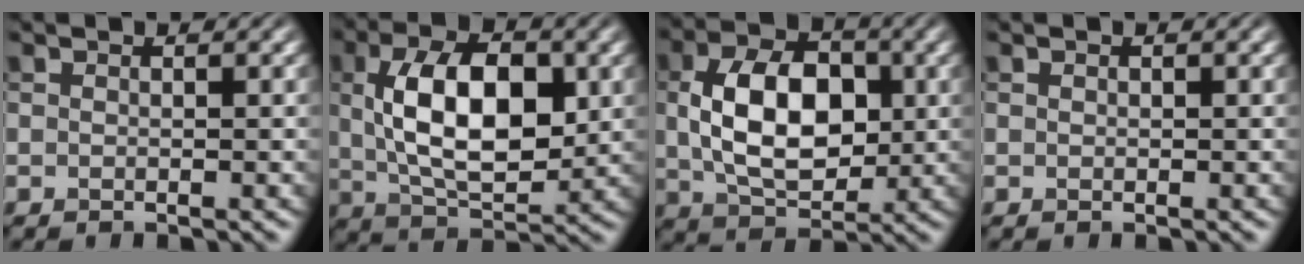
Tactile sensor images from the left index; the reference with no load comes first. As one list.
[{"total": 9.4, "force": [1.1, 4.9, 8.0], "torque": [-0.139, 0.005, 0.018]}, {"total": 8.8, "force": [0.6, 5.6, 6.8], "torque": [-0.127, 0.004, 0.008]}, {"total": 0.0}]